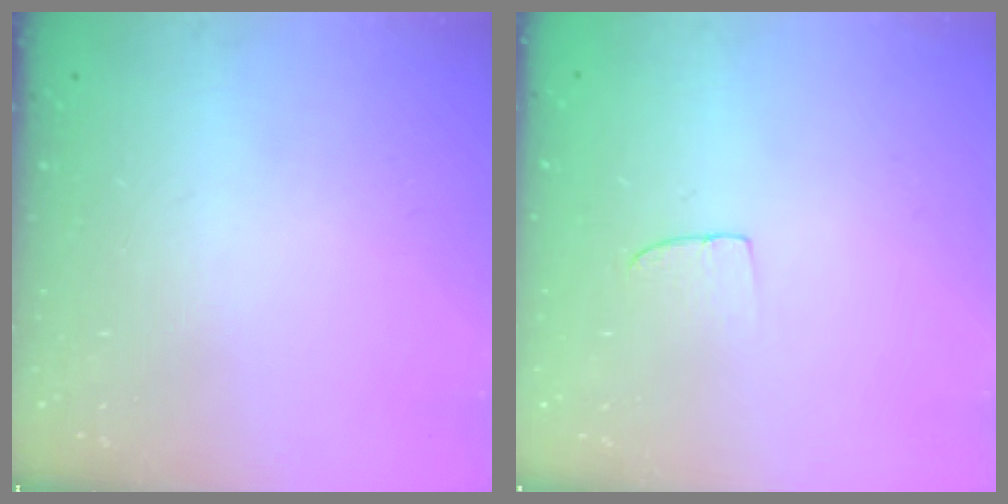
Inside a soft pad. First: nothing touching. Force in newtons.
{"total": 4.2, "press": 4.2, "slide": 0.3}